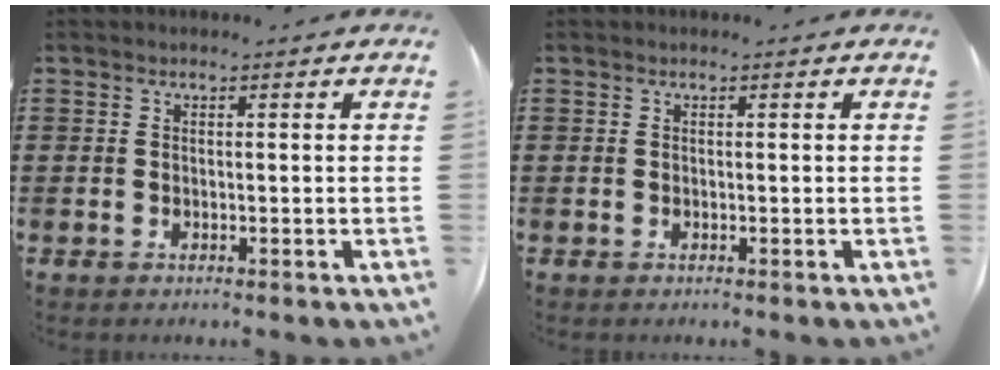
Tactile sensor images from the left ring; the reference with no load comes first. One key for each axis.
{"total": 0.0}